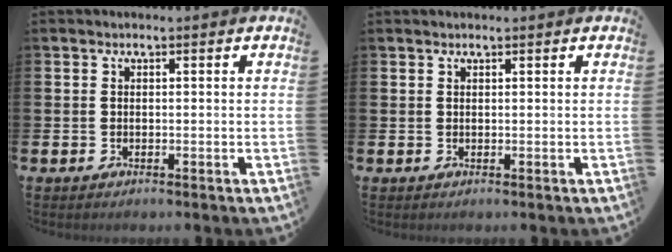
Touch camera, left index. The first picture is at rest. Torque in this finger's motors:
{"motor_torque": [0.93, -1.21, 0.03, -0.03]}